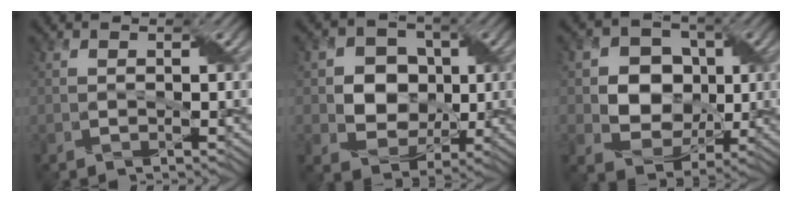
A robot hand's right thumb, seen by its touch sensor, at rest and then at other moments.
{"total": 7.7, "force": [0.2, 6.7, 3.8], "torque": [-0.087, 0.006, -0.007]}
{"total": 8.6, "force": [0.3, 7.4, 4.4], "torque": [-0.096, 0.005, -0.007]}